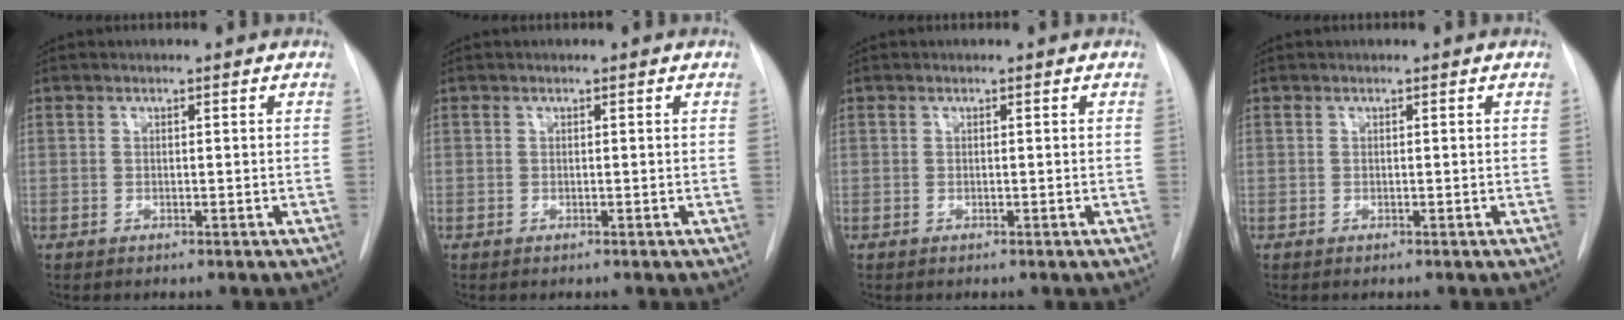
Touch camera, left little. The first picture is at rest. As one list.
[{"total": 0.0}, {"total": 0.0}, {"total": 0.0}]